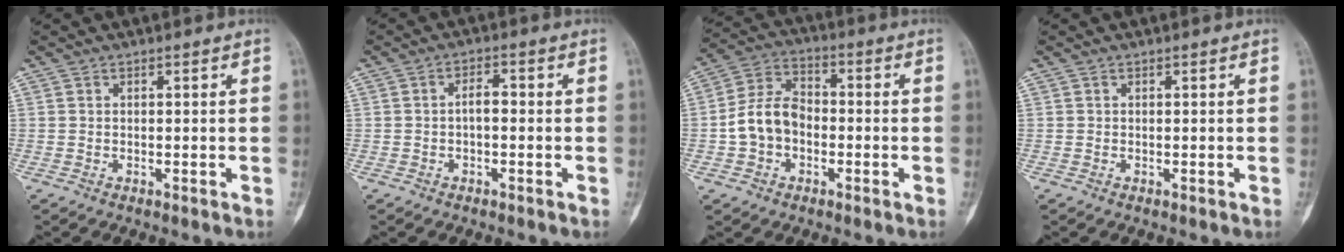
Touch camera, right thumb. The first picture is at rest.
{"total": 2.6, "force": [-0.5, 1.3, 2.3], "torque": [-0.032, 0.013, -0.011]}
{"total": 9.6, "force": [-1.8, 7.2, 6.1], "torque": [-0.105, 0.038, -0.045]}
{"total": 0.0}